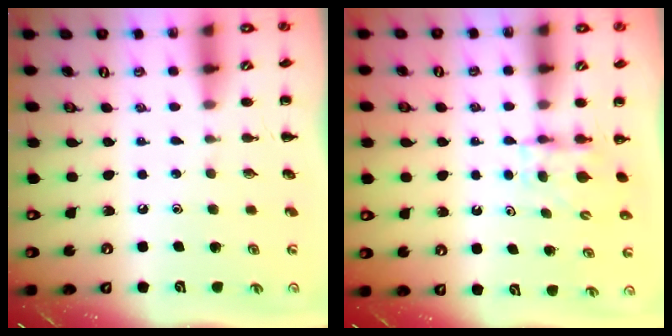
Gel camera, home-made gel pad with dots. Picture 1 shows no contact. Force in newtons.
{"total": 4.9, "press": 4.9, "slide": 0.5}